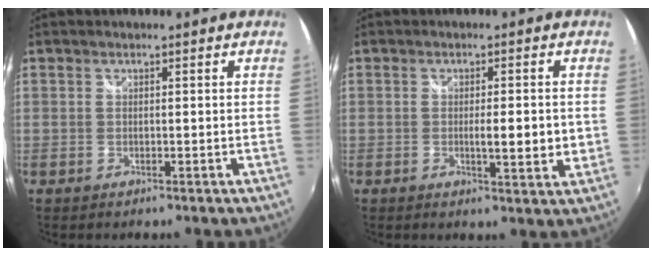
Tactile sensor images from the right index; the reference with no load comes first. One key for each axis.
{"total": 5.3, "fx": -0.3, "fy": 0.9, "fz": 5.2, "tx": -0.082, "ty": -0.011, "tz": -0.002}